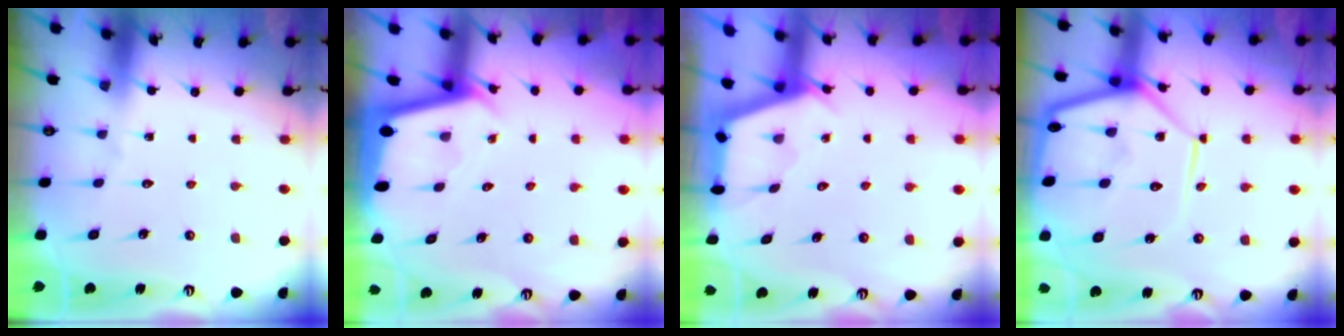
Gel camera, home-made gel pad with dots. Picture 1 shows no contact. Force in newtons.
{"total": 2.0, "press": 2.0, "slide": 0.1}
{"total": 2.9, "press": 2.8, "slide": 0.3}
{"total": 17.3, "press": 17.2, "slide": 1.7}